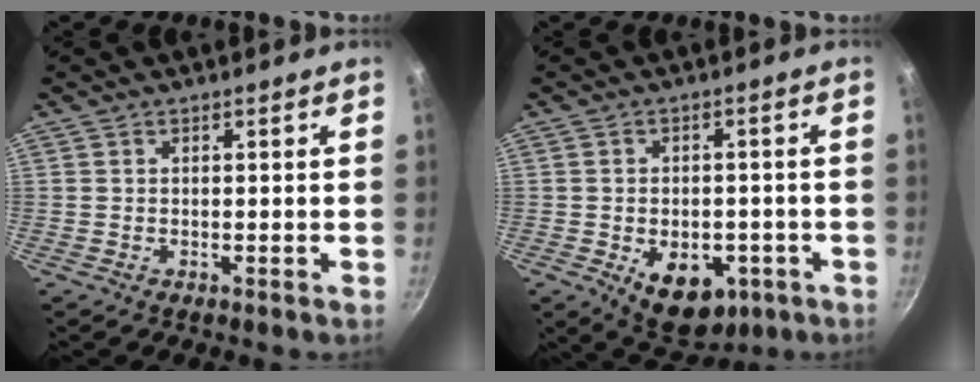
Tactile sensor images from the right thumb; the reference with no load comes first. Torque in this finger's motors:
{"motor_torque": [-0.23, 0.49, 0.32, 0.54, 0.06]}